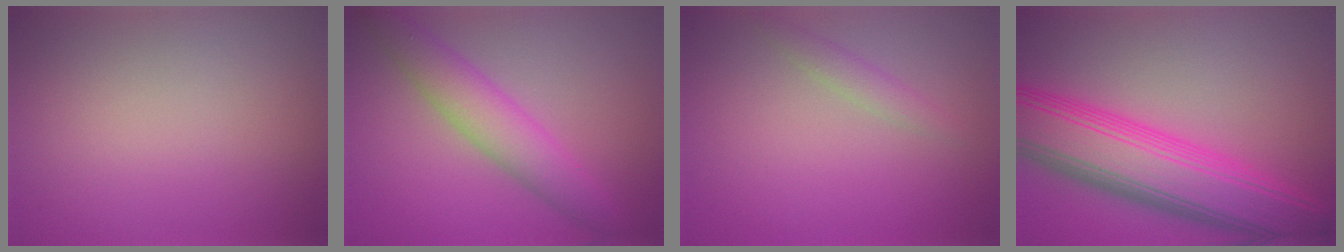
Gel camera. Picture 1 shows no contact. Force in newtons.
{"total": 4.7, "press": 4.7, "slide": 0.1}
{"total": 1.4, "press": 1.4, "slide": 0.1}
{"total": 10.0, "press": 10.0, "slide": 0.3}